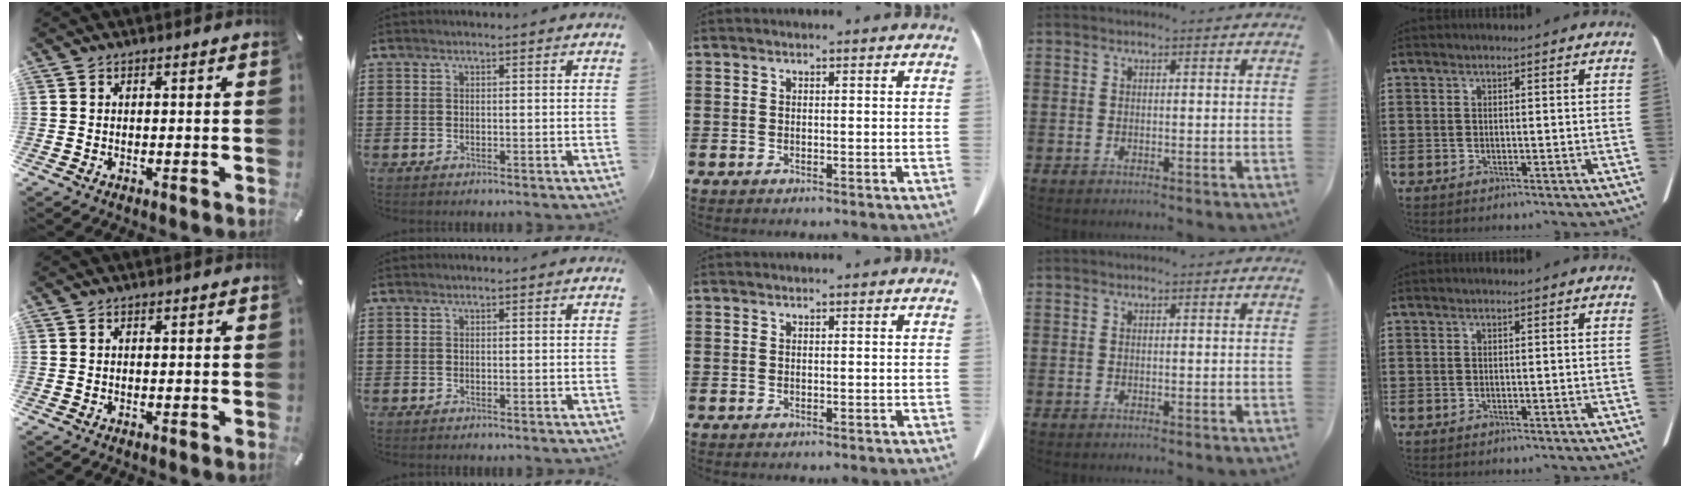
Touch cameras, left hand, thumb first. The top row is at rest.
{}